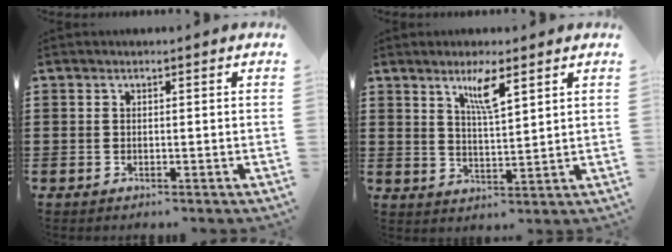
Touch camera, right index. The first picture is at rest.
{"total": 5.1, "force": [3.2, 0.9, 3.9], "torque": [-0.078, 0.003, 0.052]}